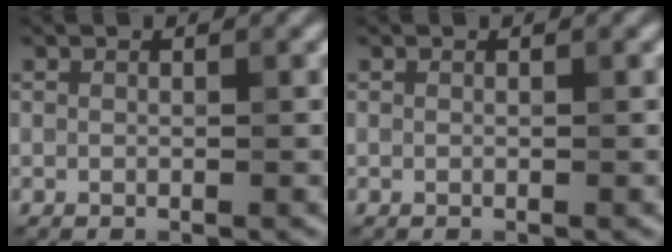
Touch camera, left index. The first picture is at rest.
{"total": 0.0}